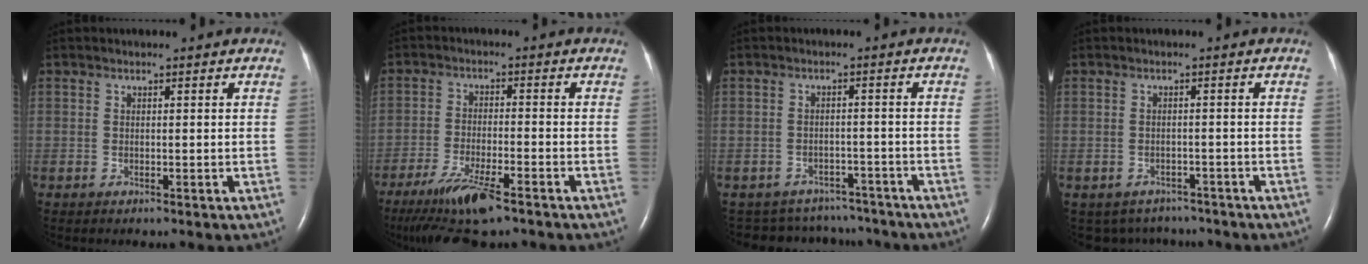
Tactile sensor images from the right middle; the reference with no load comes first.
{"total": 9.8, "force": [-6.8, 1.3, 6.9], "torque": [-0.132, -0.026, -0.117]}
{"total": 10.3, "force": [-9.5, 4.1, 0.5], "torque": [-0.017, 0.022, -0.115]}
{"total": 5.3, "force": [-4.6, 2.6, 0.0], "torque": [0.004, 0.009, -0.057]}